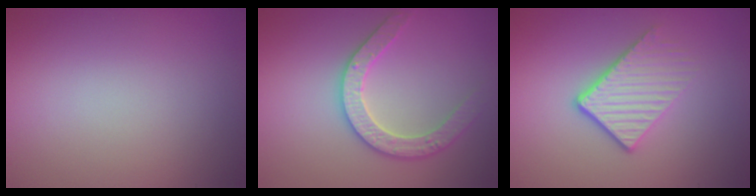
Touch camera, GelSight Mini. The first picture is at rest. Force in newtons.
{"total": 3.1, "press": 3.1, "slide": 0.2}
{"total": 3.9, "press": 2.6, "slide": 2.9}